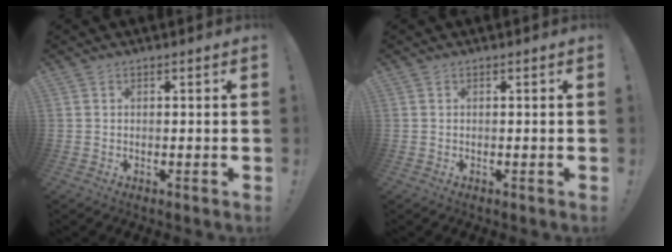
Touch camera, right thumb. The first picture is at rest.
{"total": 0.0}